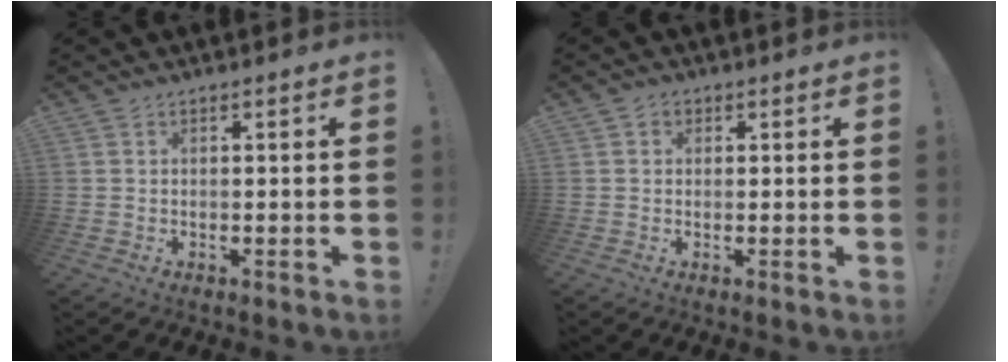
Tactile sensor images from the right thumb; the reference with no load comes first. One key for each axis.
{"total": 1.5, "fx": 0.4, "fy": 1.3, "fz": 0.5, "tx": -0.010, "ty": 0.004, "tz": 0.006}